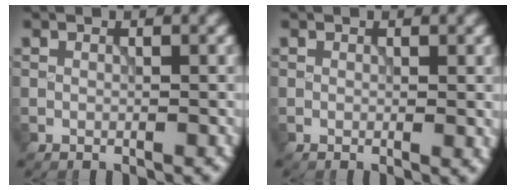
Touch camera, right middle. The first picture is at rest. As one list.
[{"total": 0.8, "force": [0.2, 0.1, 0.8], "torque": [-0.007, -0.003, 0.000]}]